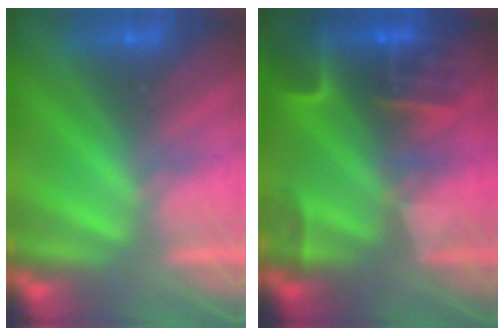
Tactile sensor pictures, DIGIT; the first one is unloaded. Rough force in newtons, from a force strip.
{"total": 6.8}